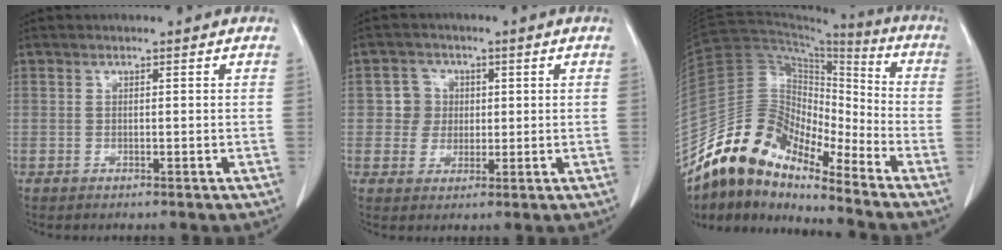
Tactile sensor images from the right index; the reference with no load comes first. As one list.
[{"total": 4.6, "force": [0.7, 4.5, 0.8], "torque": [-0.005, 0.017, 0.016]}, {"total": 15.2, "force": [-12.6, 5.4, 6.6], "torque": [-0.117, 0.054, -0.236]}]